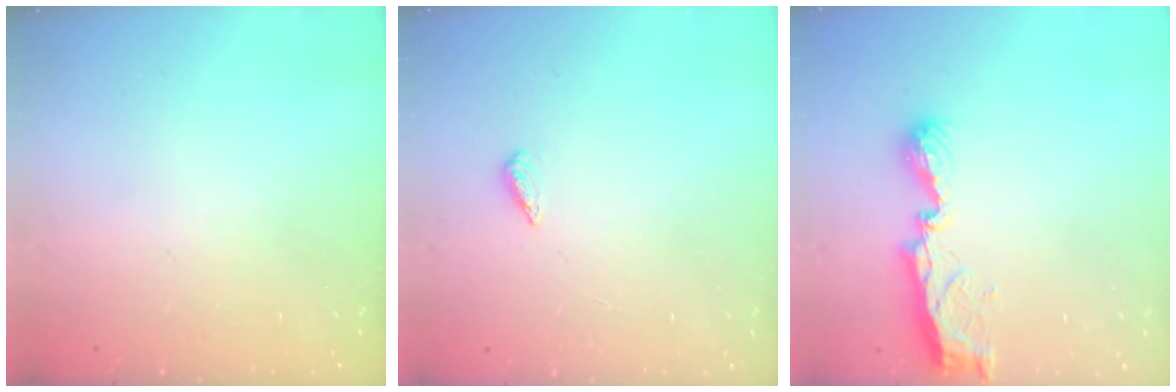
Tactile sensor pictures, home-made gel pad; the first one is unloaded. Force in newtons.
{"total": 2.1, "press": 1.9, "slide": 0.8}
{"total": 8.0, "press": 8.0, "slide": 0.1}